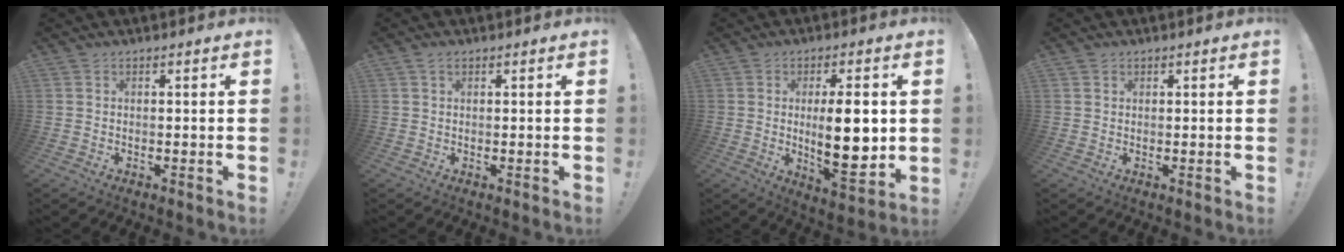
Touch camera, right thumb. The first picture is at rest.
{"total": 1.2, "force": [0.7, 0.6, 0.7], "torque": [-0.014, 0.002, 0.013]}
{"total": 15.4, "force": [0.7, 5.4, 14.4], "torque": [-0.230, -0.017, 0.007]}
{"total": 1.0, "force": [0.7, 0.7, 0.1], "torque": [0.003, -0.001, 0.013]}